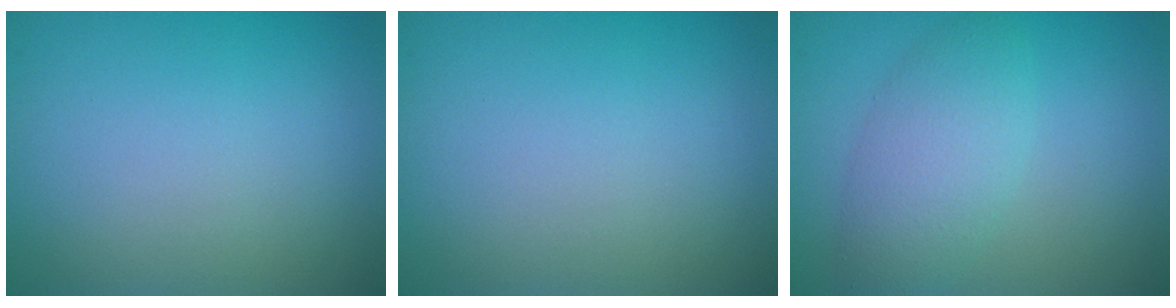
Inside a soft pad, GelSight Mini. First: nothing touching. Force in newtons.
{"total": 0.0}
{"total": 3.9, "press": 3.9, "slide": 0.2}